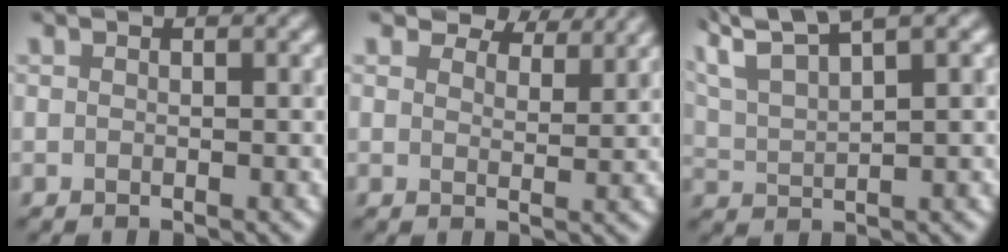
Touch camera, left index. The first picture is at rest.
{"total": 5.4, "force": [4.6, 1.8, 2.0], "torque": [-0.038, -0.003, 0.069]}
{"total": 7.2, "force": [5.8, 1.1, 4.2], "torque": [-0.073, 0.025, 0.088]}